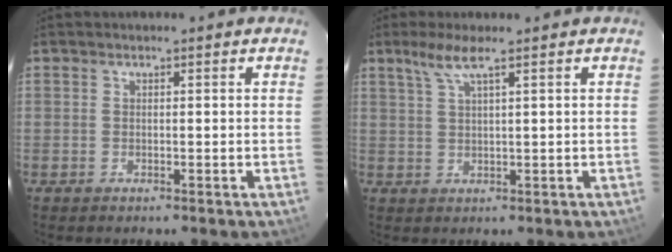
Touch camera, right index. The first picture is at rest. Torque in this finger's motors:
{"motor_torque": [0.36, 0.36, 0.07, 0.05]}